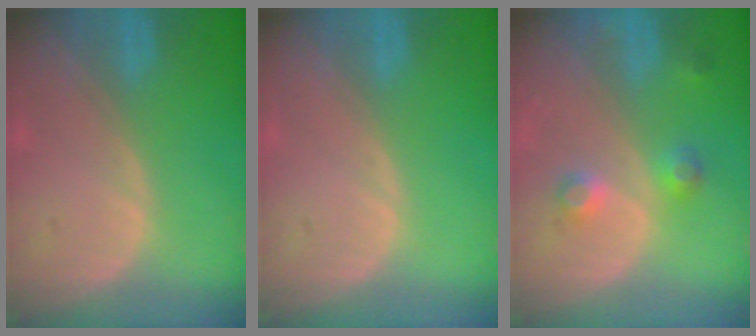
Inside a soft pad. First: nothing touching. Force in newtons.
{"total": 0.0}
{"total": 3.8, "press": 3.5, "slide": 1.4}